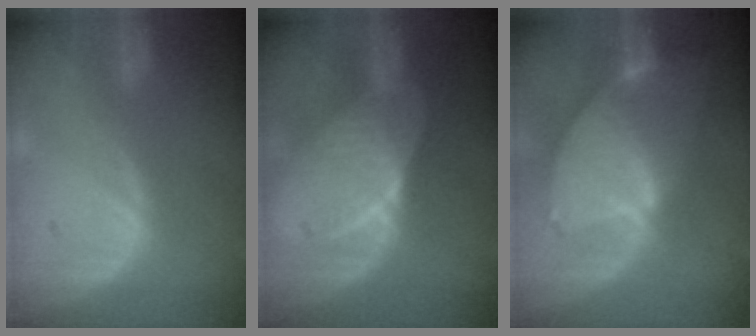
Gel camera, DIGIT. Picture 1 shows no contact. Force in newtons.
{"total": 7.4, "press": 6.6, "slide": 3.4}
{"total": 8.7, "press": 7.5, "slide": 4.3}